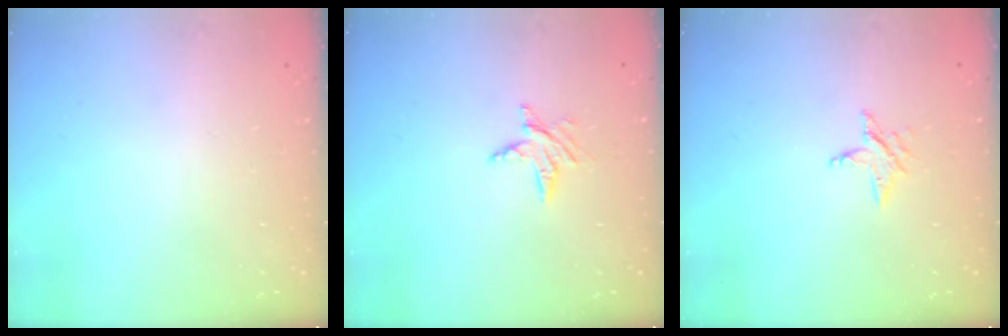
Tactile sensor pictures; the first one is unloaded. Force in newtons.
{"total": 6.0, "press": 5.9, "slide": 0.6}
{"total": 3.4, "press": 3.4, "slide": 0.3}